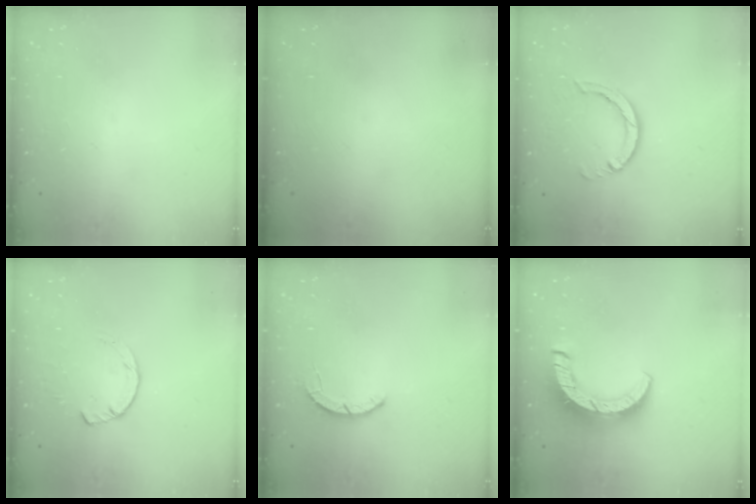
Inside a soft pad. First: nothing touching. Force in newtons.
{"total": 0.0}
{"total": 5.2, "press": 5.2, "slide": 0.4}
{"total": 3.0, "press": 3.0, "slide": 0.4}
{"total": 2.2, "press": 2.2, "slide": 0.3}
{"total": 10.4, "press": 10.4, "slide": 1.1}